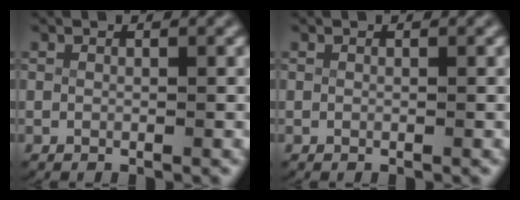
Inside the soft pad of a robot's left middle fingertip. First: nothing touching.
{"total": 0.0}